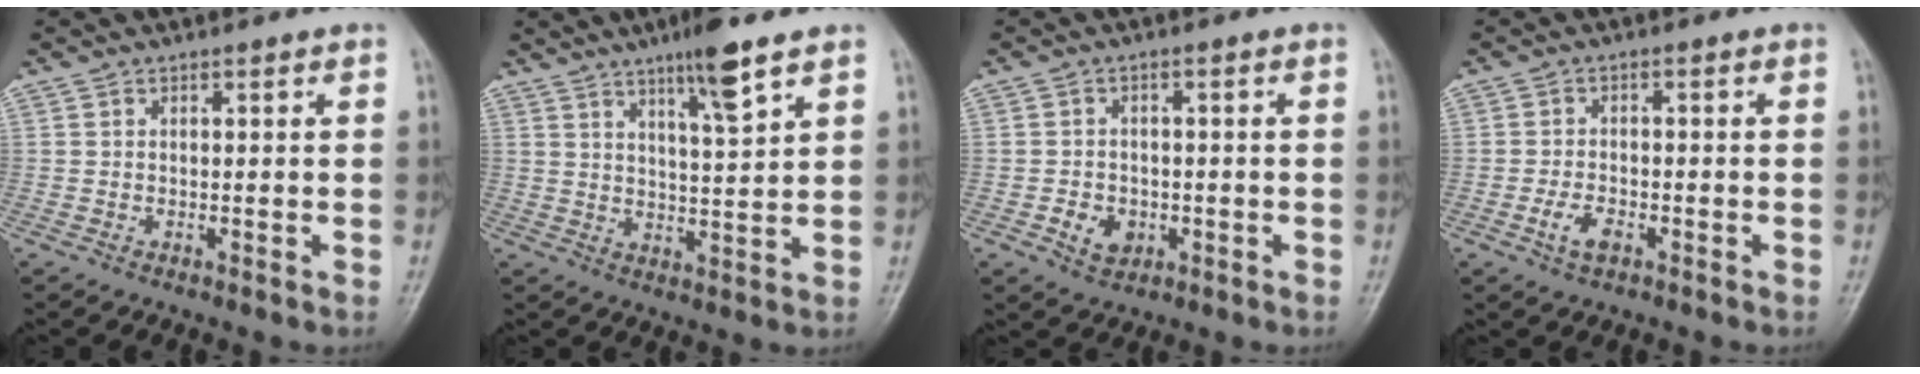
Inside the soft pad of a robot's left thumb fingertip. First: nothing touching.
{"total": 8.5, "force": [5.4, 1.0, 6.4], "torque": [-0.102, -0.033, 0.090]}
{"total": 4.4, "force": [-1.4, 3.5, 2.3], "torque": [-0.027, 0.007, -0.018]}
{"total": 3.9, "force": [-1.8, 2.1, 2.7], "torque": [-0.053, 0.010, -0.033]}